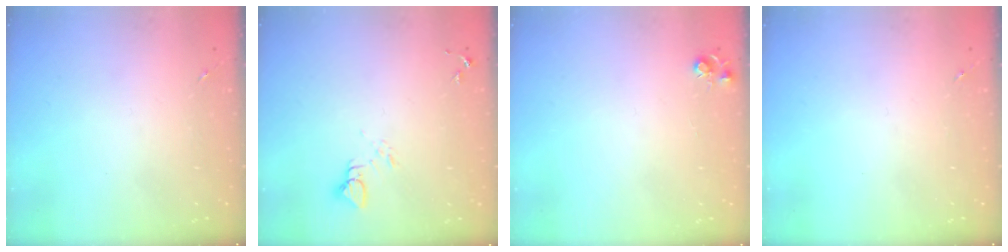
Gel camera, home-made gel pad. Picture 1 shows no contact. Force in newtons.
{"total": 3.4, "press": 3.4, "slide": 0.2}
{"total": 5.1, "press": 5.0, "slide": 0.5}
{"total": 0.0}